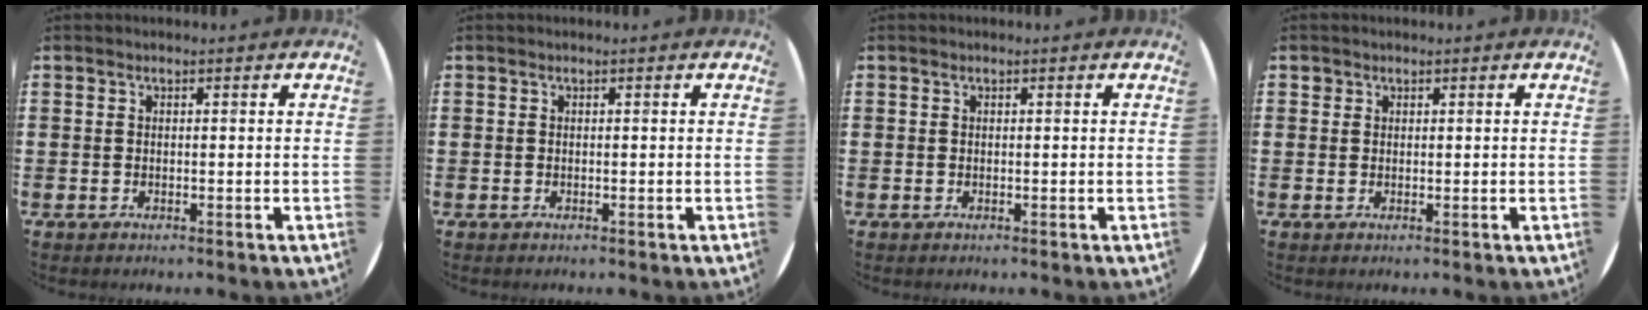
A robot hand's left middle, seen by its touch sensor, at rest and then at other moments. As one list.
[{"total": 0.0}, {"total": 0.0}, {"total": 0.6, "force": [0.4, 0.5, -0.1], "torque": [0.010, 0.001, 0.006]}]